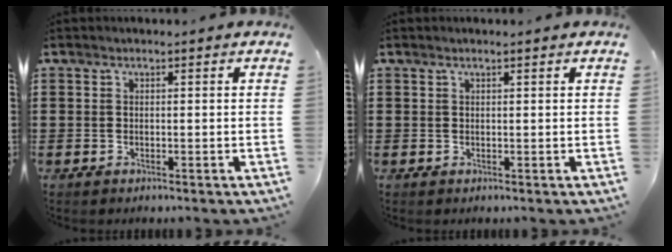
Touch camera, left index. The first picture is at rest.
{"total": 0.5, "force": [0.4, 0.0, 0.4], "torque": [-0.007, -0.001, 0.008]}